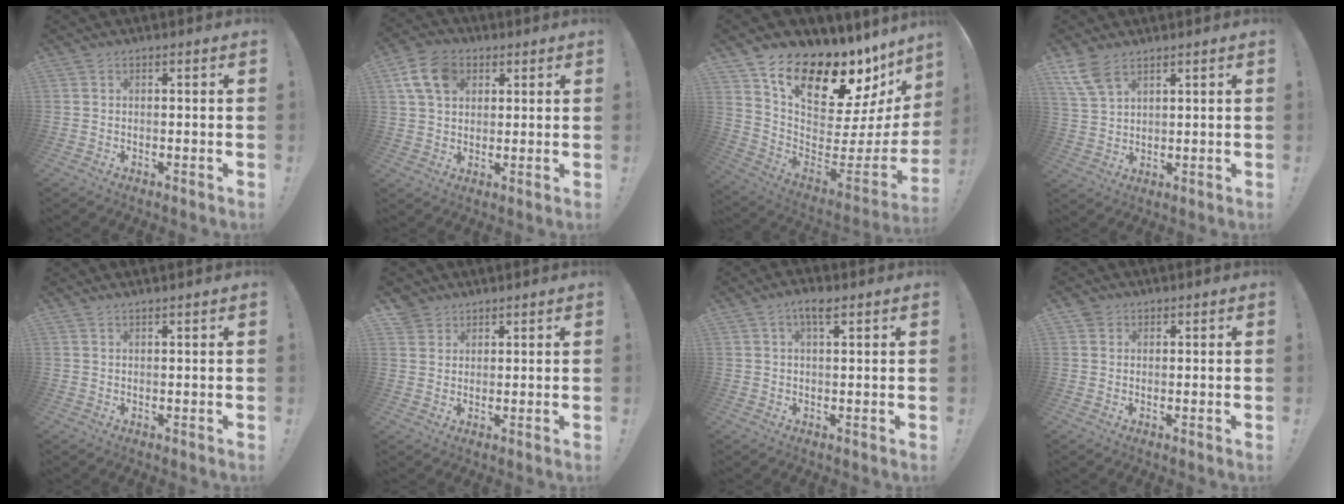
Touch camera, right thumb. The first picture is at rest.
{"total": 11.4, "force": [4.4, 8.4, 6.4], "torque": [-0.118, 0.000, 0.090]}
{"total": 17.3, "force": [11.0, 9.0, 9.8], "torque": [-0.136, -0.094, 0.213]}
{"total": 7.5, "force": [5.1, 3.7, 4.1], "torque": [-0.078, -0.016, 0.102]}
{"total": 1.0, "force": [0.9, -0.4, 0.1], "torque": [0.005, -0.006, 0.015]}
{"total": 3.6, "force": [2.9, 2.2, 0.1], "torque": [0.000, -0.019, 0.054]}
{"total": 4.3, "force": [2.0, 1.3, 3.5], "torque": [-0.064, 0.000, 0.032]}
{"total": 1.9, "force": [1.2, 1.4, 0.2], "torque": [-0.007, -0.001, 0.023]}